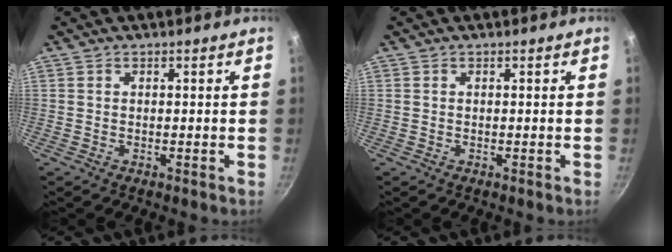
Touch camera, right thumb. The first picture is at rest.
{"total": 0.0}